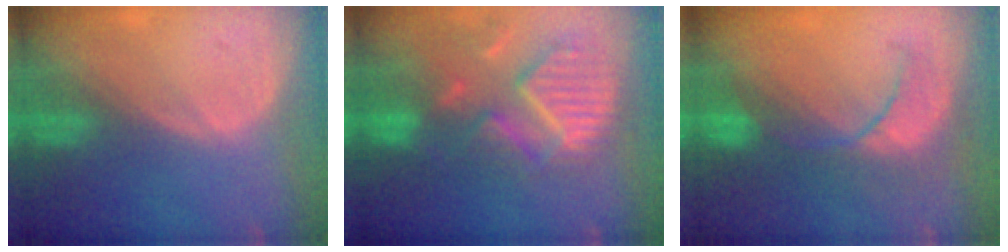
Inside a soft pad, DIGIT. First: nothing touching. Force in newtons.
{"total": 11.8, "press": 10.4, "slide": 5.5}
{"total": 7.8, "press": 7.7, "slide": 1.6}